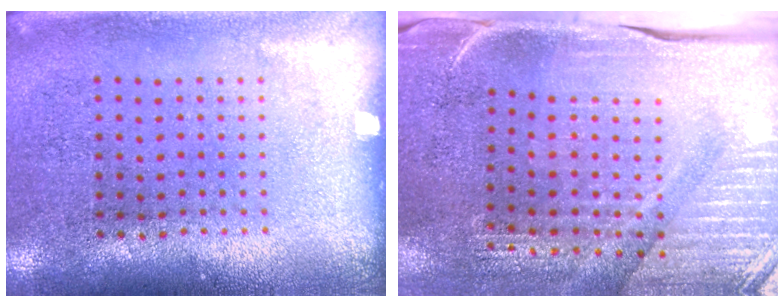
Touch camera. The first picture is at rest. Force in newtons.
{"total": 4.4, "press": 4.0, "slide": 1.9}